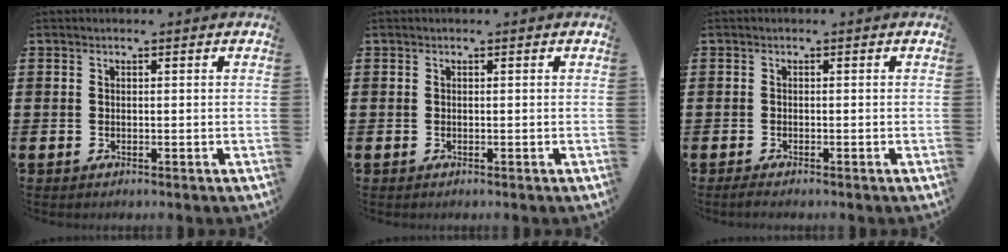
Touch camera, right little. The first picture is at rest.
{"total": 0.0}
{"total": 0.8, "force": [-0.6, 0.1, 0.6], "torque": [-0.011, -0.002, -0.011]}